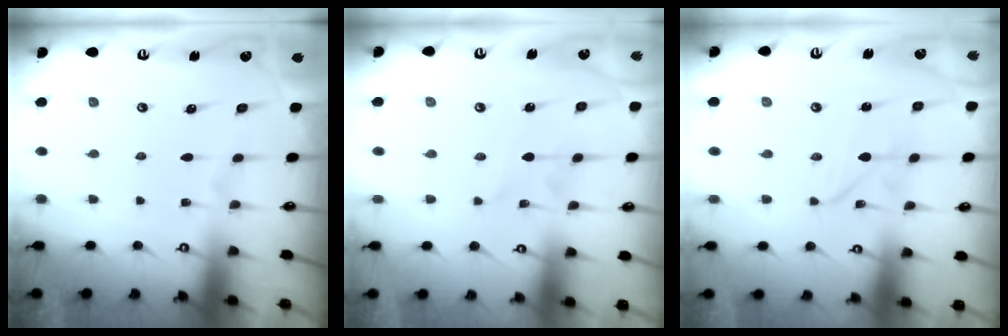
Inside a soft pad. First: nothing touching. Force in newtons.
{"total": 0.0}
{"total": 2.0, "press": 2.0, "slide": 0.2}